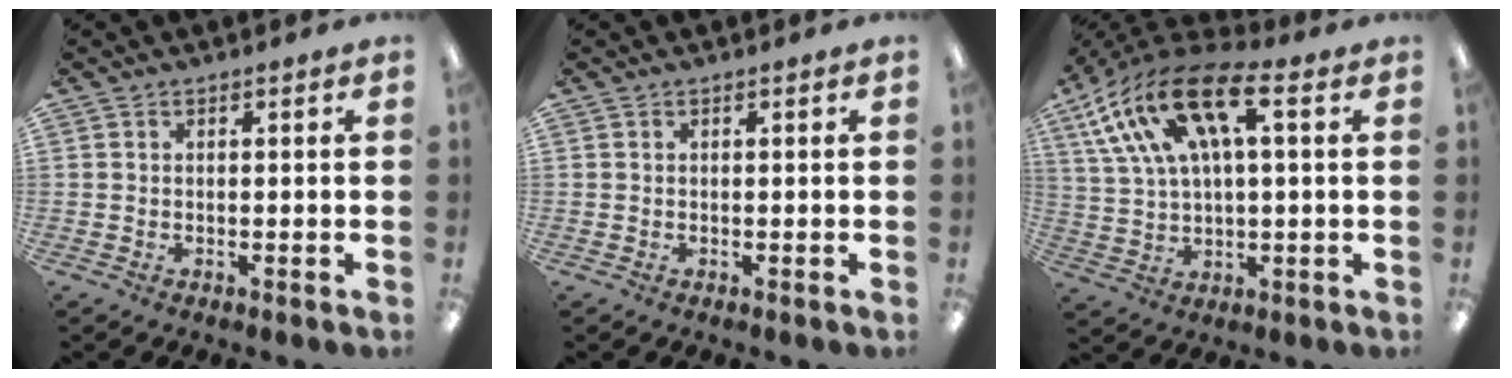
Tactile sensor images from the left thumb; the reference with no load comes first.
{"total": 0.0}
{"total": 19.7, "force": [9.2, 8.6, 15.1], "torque": [-0.309, -0.024, 0.161]}